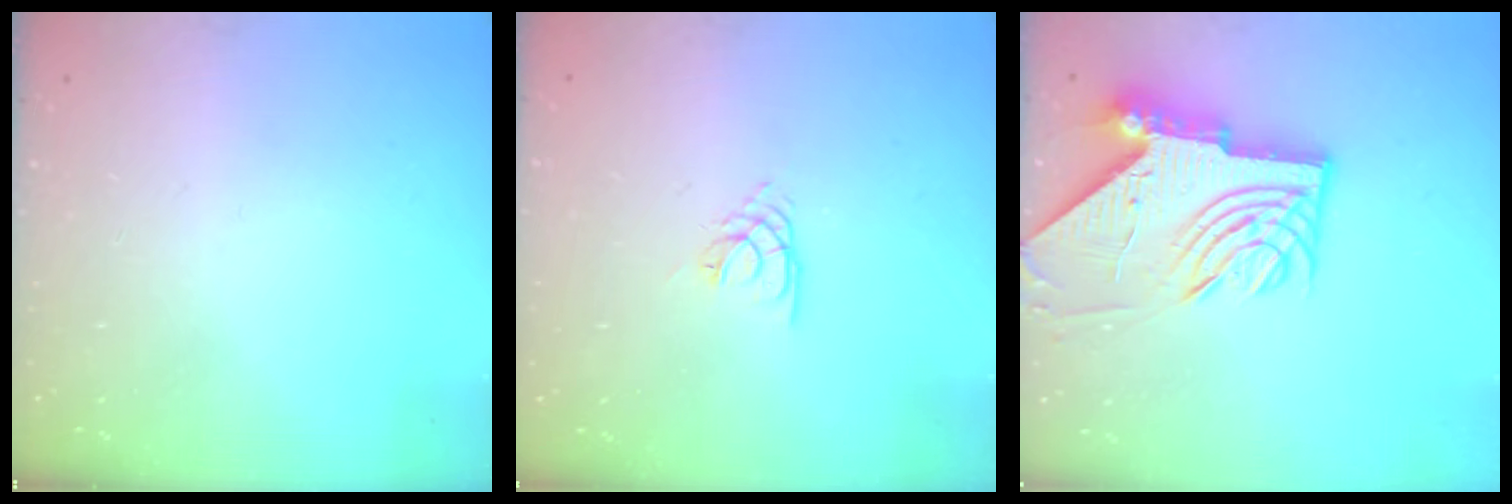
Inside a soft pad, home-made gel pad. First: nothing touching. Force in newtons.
{"total": 1.4, "press": 1.3, "slide": 0.3}
{"total": 11.4, "press": 11.3, "slide": 1.6}